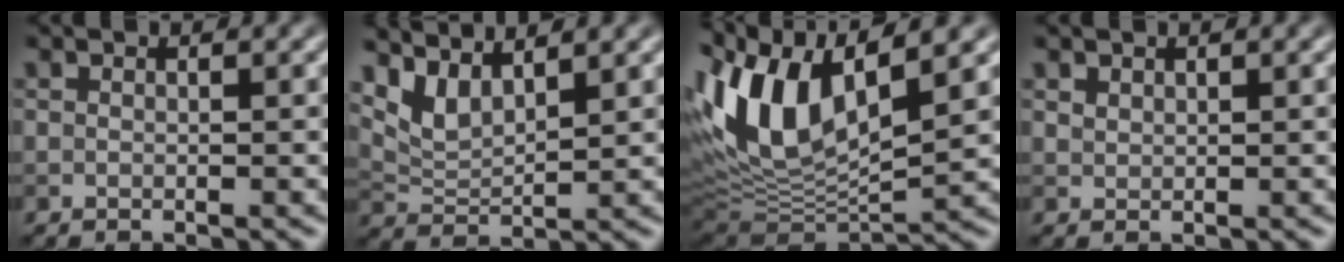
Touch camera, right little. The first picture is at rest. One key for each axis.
{"total": 3.5, "fx": 2.8, "fy": 1.0, "fz": 1.8, "tx": -0.045, "ty": -0.005, "tz": 0.063}
{"total": 10.8, "fx": 3.9, "fy": 4.5, "fz": 9.0, "tx": -0.185, "ty": 0.007, "tz": 0.074}
{"total": 0.8, "fx": 0.6, "fy": 0.4, "fz": 0.1, "tx": -0.003, "ty": 0.000, "tz": 0.014}